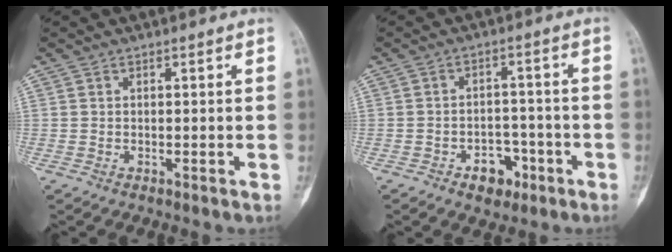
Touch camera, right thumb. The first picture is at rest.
{"total": 6.0, "force": [-3.2, 4.1, 3.0], "torque": [-0.014, 0.032, -0.043]}